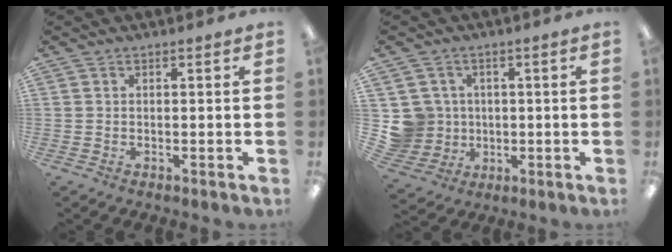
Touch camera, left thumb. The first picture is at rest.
{"total": 7.8, "force": [1.0, 7.7, 0.8], "torque": [-0.040, 0.001, 0.030]}